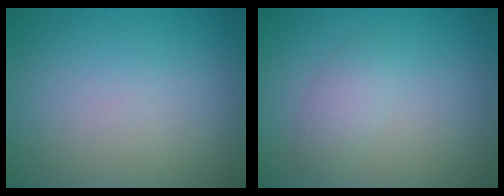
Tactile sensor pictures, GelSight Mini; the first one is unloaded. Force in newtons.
{"total": 1.7, "press": 1.7, "slide": 0.1}